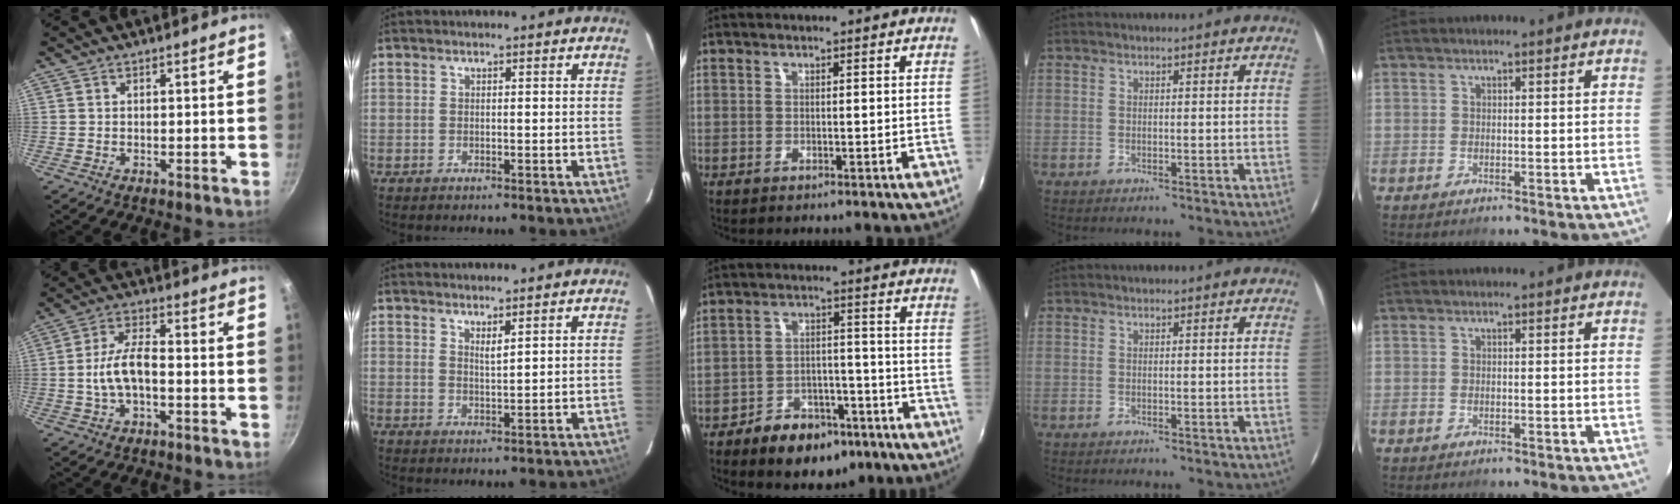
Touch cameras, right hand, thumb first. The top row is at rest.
{"thumb": {"total": 7.9, "force": [-1.6, 3.6, 6.9], "torque": [-0.126, 0.030, -0.035]}, "index": {"total": 2.0, "force": [1.4, 0.2, 1.3], "torque": [-0.022, -0.002, 0.024]}, "middle": {"total": 11.9, "force": [-8.1, 6.8, 5.6], "torque": [-0.108, 0.020, -0.106]}}